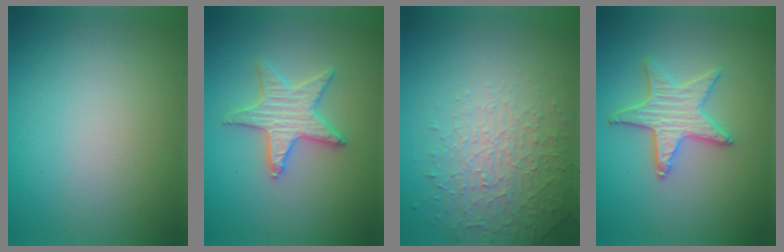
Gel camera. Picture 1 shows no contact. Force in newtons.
{"total": 4.3, "press": 4.2, "slide": 0.8}
{"total": 4.5, "press": 3.3, "slide": 3.1}
{"total": 4.2, "press": 3.9, "slide": 1.4}